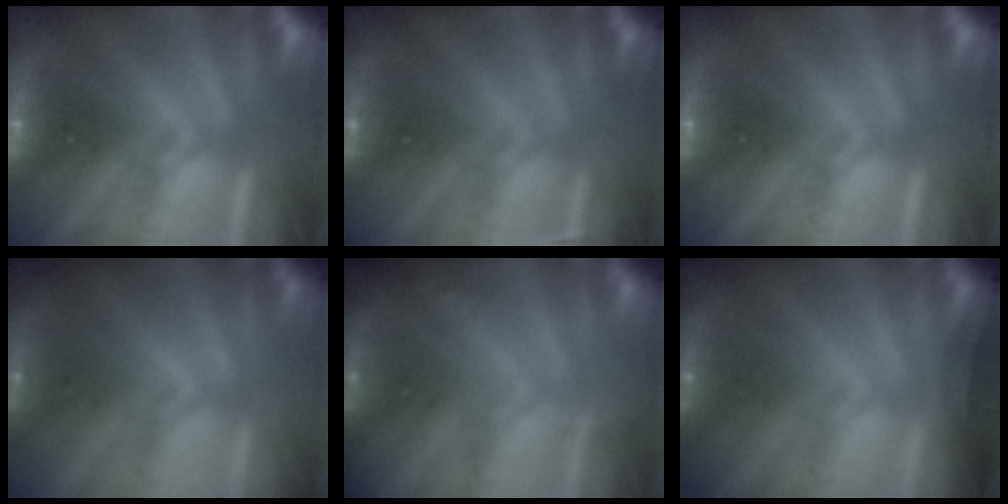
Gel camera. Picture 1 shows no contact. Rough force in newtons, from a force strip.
{"total": 2.4}
{"total": 0.0}
{"total": 1.4}
{"total": 1.9}
{"total": 1.5}